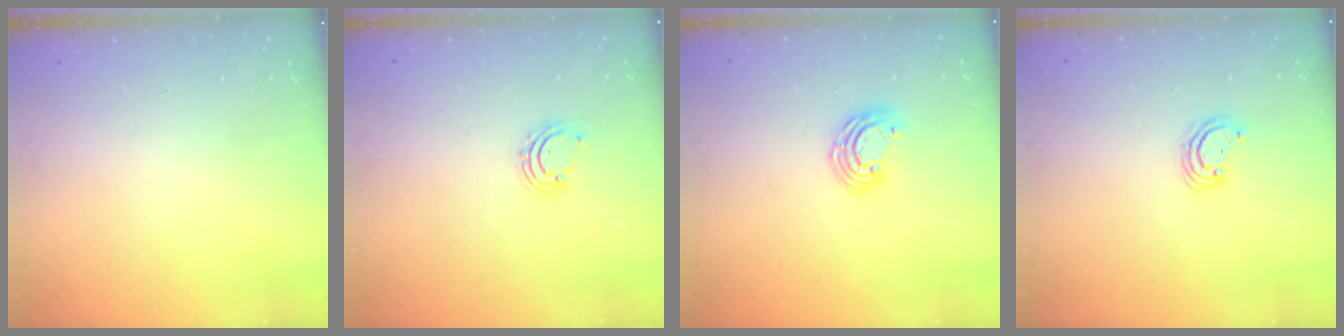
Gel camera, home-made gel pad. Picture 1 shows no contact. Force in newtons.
{"total": 3.3, "press": 3.3, "slide": 0.3}
{"total": 6.5, "press": 6.4, "slide": 0.8}
{"total": 4.4, "press": 4.4, "slide": 0.5}